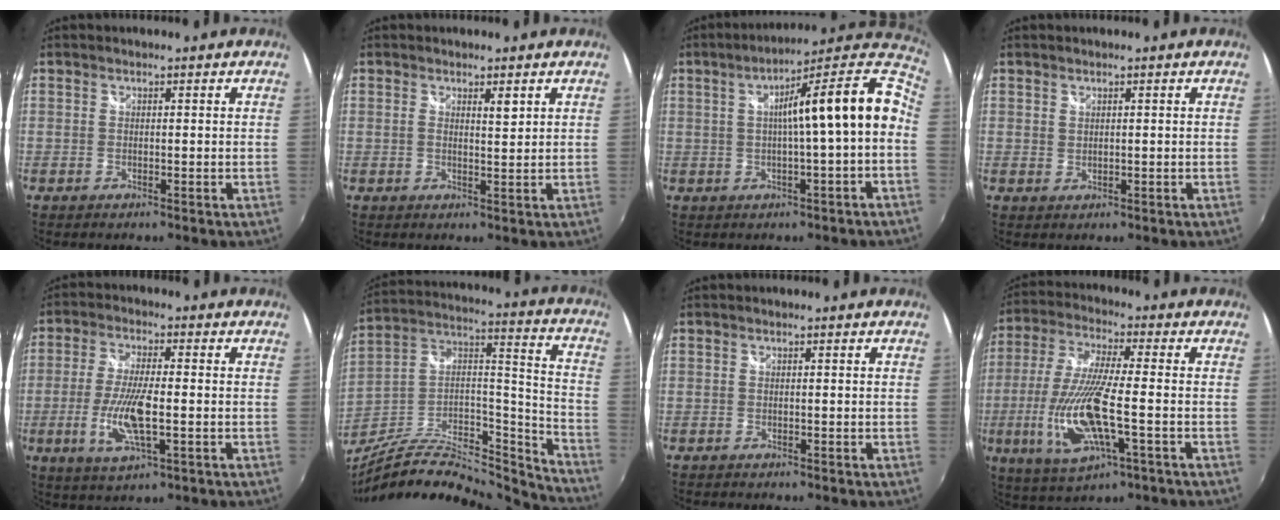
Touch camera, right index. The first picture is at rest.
{"total": 1.7, "force": [1.0, 0.3, 1.4], "torque": [-0.020, 0.000, 0.014]}
{"total": 15.5, "force": [-0.3, 1.5, 15.4], "torque": [-0.203, 0.038, -0.002]}
{"total": 0.8, "force": [0.7, 0.4, 0.0], "torque": [0.001, 0.000, 0.013]}
{"total": 9.5, "force": [-2.2, 2.4, 8.9], "torque": [-0.183, -0.011, -0.042]}
{"total": 23.0, "force": [-19.7, 6.1, 10.2], "torque": [-0.170, 0.018, -0.330]}
{"total": 0.9, "force": [-0.8, 0.2, 0.1], "torque": [-0.006, -0.005, -0.017]}
{"total": 15.1, "force": [-4.1, 3.5, 14.1], "torque": [-0.300, -0.021, -0.073]}